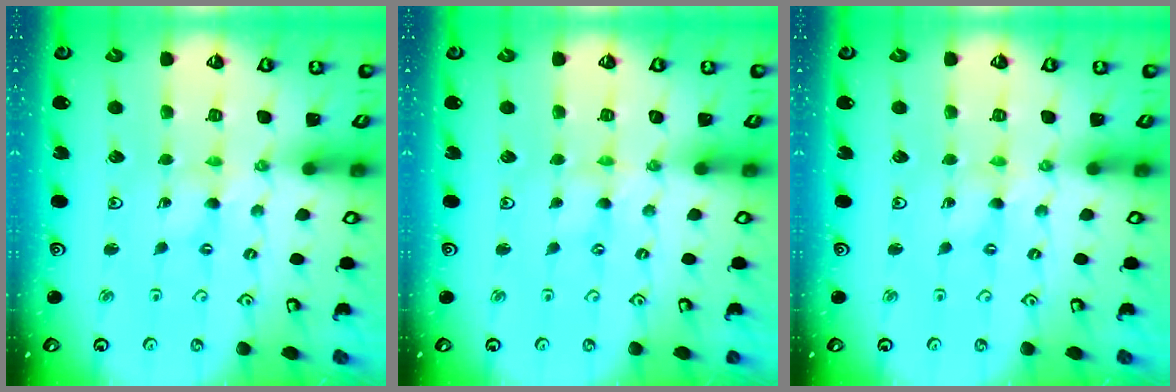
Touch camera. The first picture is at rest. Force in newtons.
{"total": 0.0}
{"total": 0.0}